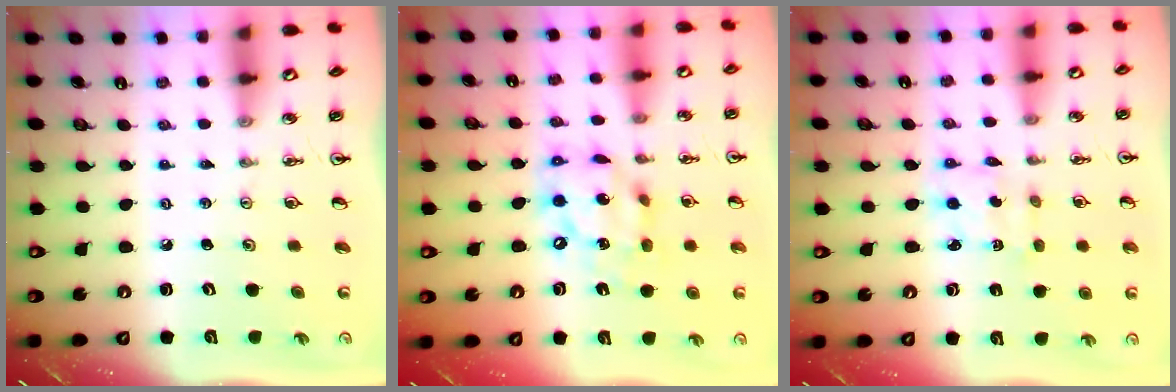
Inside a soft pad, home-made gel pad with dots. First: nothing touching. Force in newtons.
{"total": 13.1, "press": 13.1, "slide": 0.9}
{"total": 2.1, "press": 2.0, "slide": 0.4}